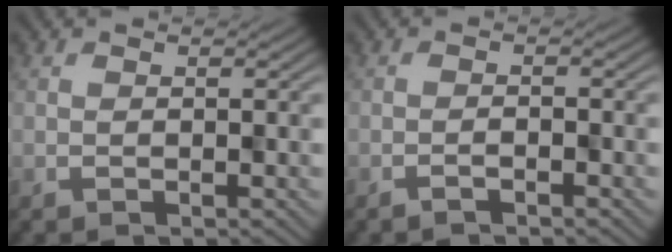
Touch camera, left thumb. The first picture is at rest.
{"total": 1.0, "force": [-0.9, 0.1, 0.4], "torque": [-0.009, 0.002, -0.019]}